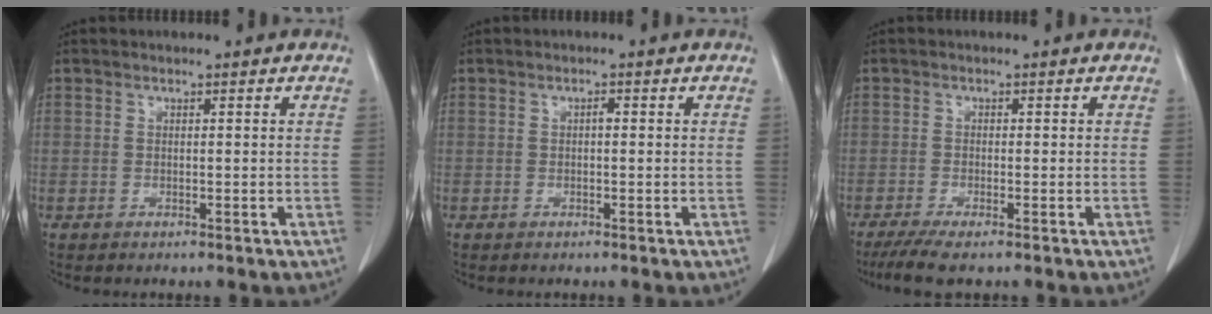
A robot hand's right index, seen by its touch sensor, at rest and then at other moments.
{"total": 0.6, "force": [0.0, 0.2, 0.6], "torque": [-0.012, 0.002, -0.001]}
{"total": 4.2, "force": [-3.1, 0.3, 2.8], "torque": [-0.053, -0.012, -0.056]}